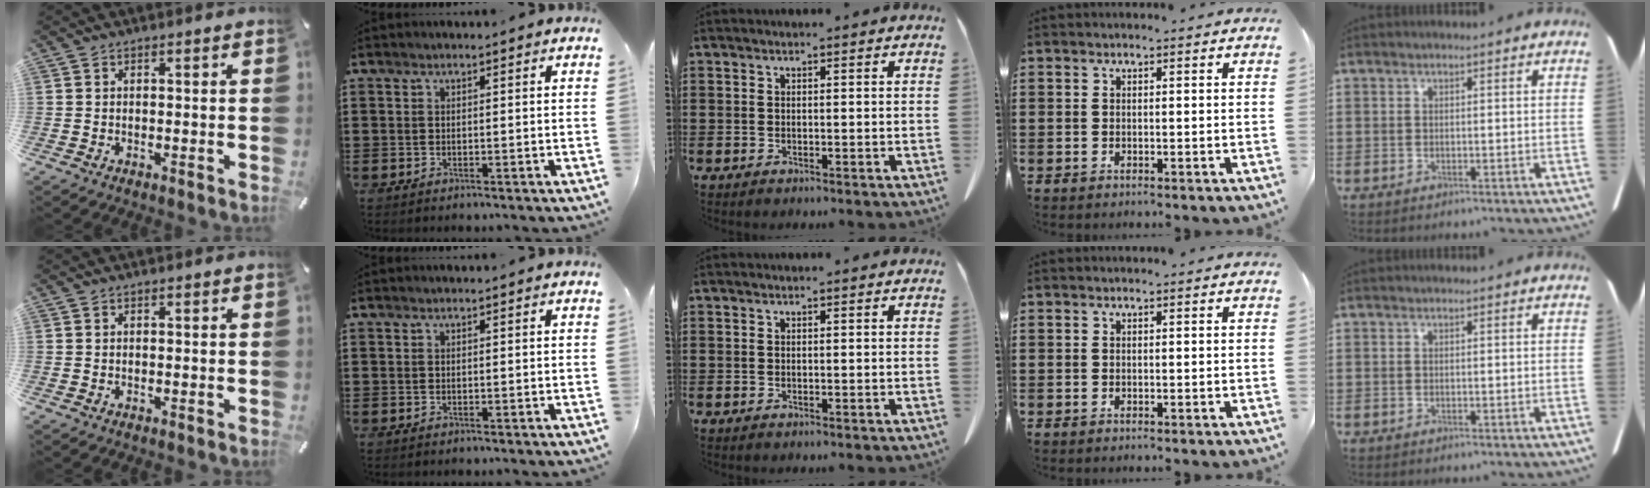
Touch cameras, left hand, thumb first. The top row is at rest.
{}